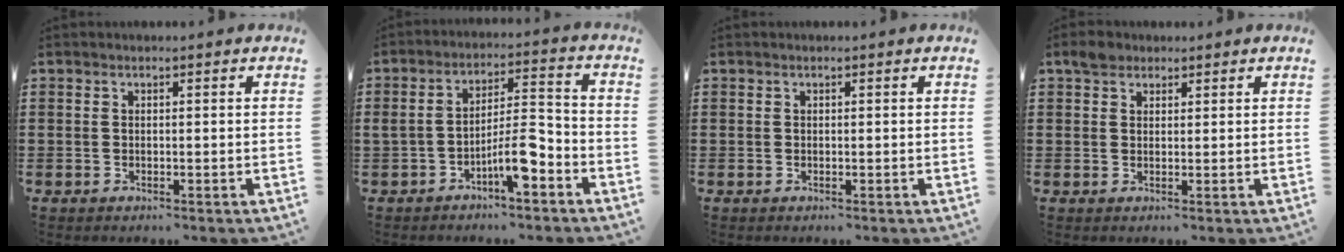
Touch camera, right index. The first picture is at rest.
{"total": 8.1, "force": [-4.2, 2.3, 6.5], "torque": [-0.118, 0.011, -0.076]}
{"total": 0.0}
{"total": 2.4, "force": [1.8, 1.4, 0.8], "torque": [-0.013, 0.004, 0.033]}